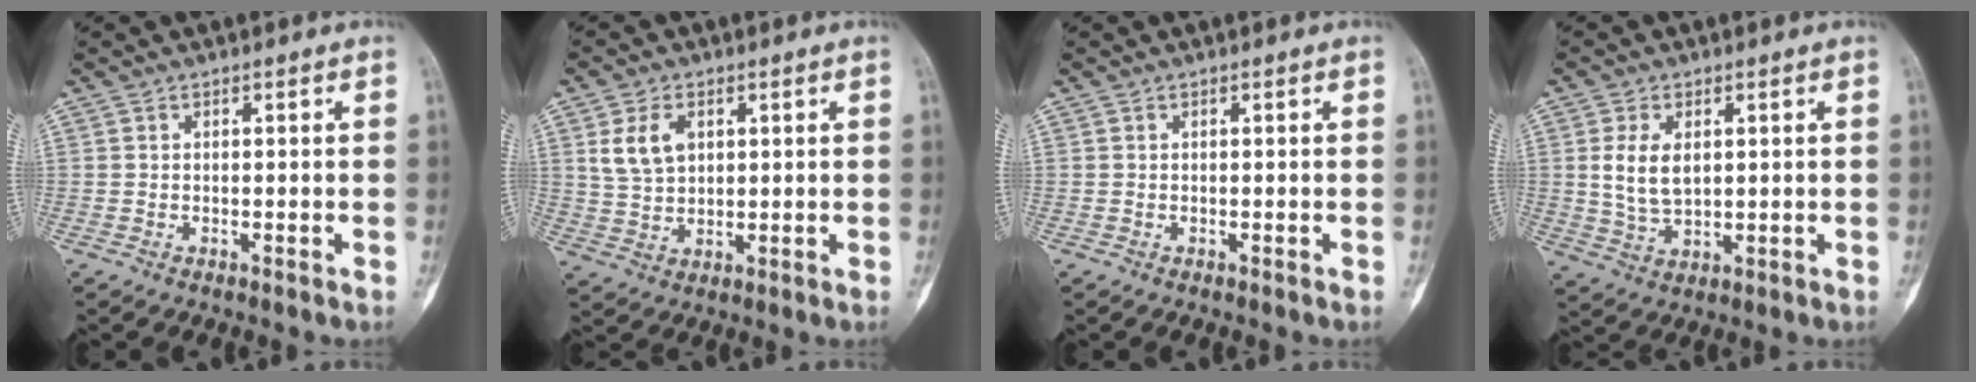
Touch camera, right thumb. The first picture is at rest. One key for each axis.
{"total": 6.8, "fx": 2.3, "fy": 4.5, "fz": 4.5, "tx": -0.076, "ty": -0.006, "tz": 0.050}
{"total": 0.0}
{"total": 6.9, "fx": 1.4, "fy": 4.1, "fz": 5.4, "tx": -0.097, "ty": -0.008, "tz": 0.033}